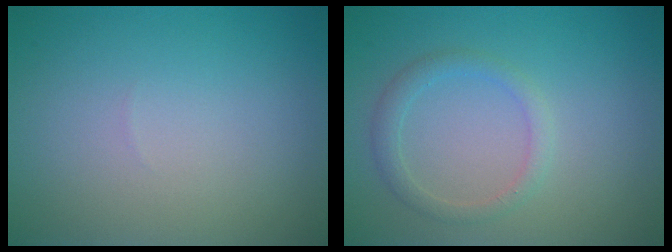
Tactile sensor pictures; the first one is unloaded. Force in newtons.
{"total": 1.8, "press": 1.8, "slide": 0.2}